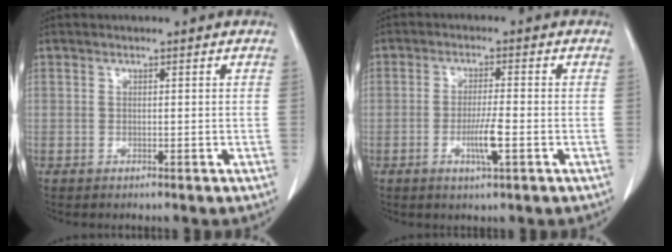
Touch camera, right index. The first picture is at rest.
{"total": 4.7, "force": [-1.6, 0.1, 4.4], "torque": [-0.083, -0.007, -0.028]}